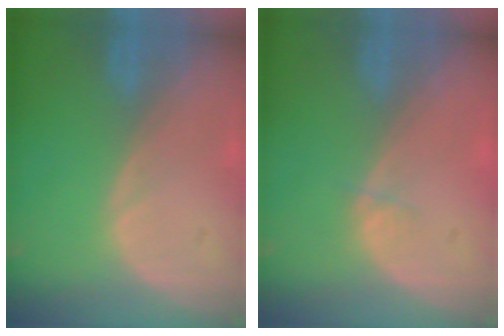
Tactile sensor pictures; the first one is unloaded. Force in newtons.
{"total": 0.8, "press": 0.7, "slide": 0.4}